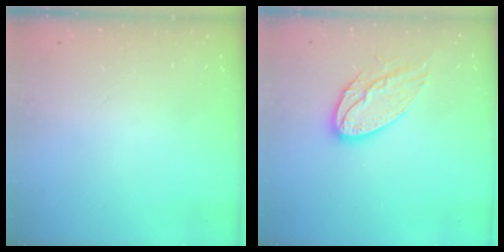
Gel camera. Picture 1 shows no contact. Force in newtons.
{"total": 14.0, "press": 13.9, "slide": 1.0}